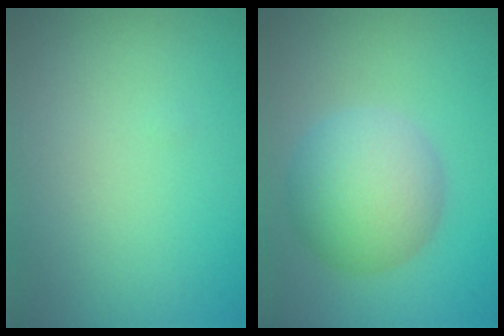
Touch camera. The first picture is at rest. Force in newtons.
{"total": 6.2, "press": 6.2, "slide": 0.2}